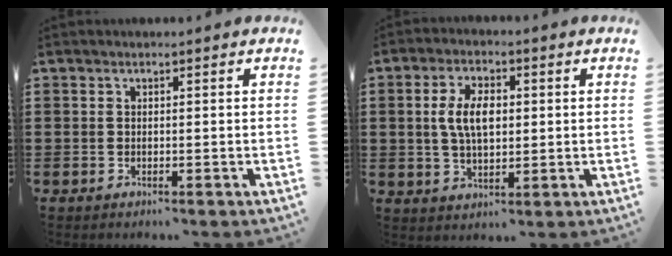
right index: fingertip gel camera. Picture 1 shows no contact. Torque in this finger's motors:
{"motor_torque": [0.42, -0.09, 0.31, 0.18]}